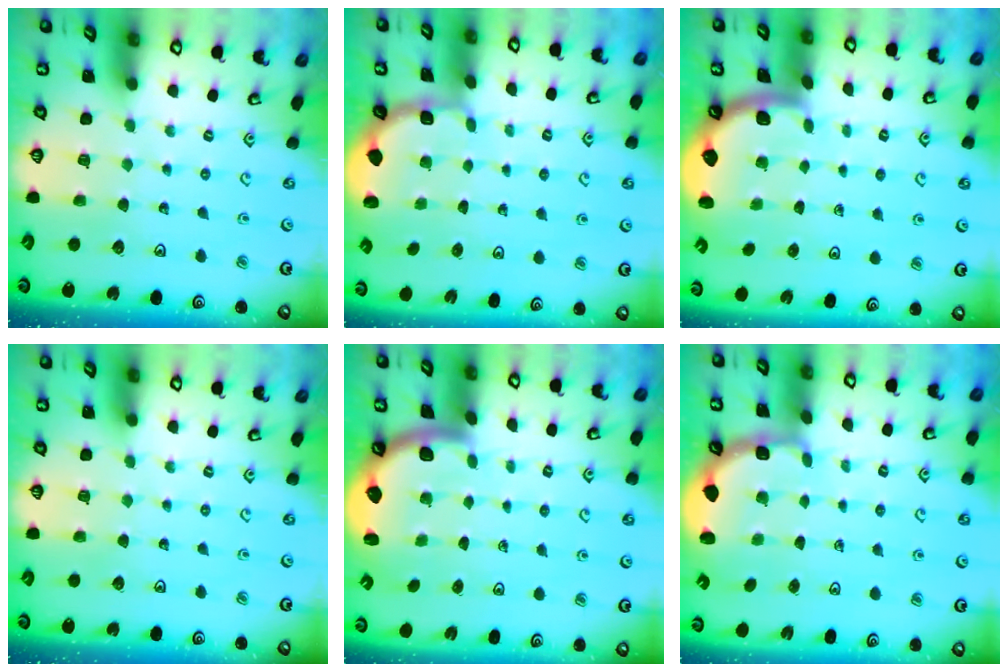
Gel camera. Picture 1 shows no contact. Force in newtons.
{"total": 1.7, "press": 1.5, "slide": 0.7}
{"total": 1.6, "press": 1.6, "slide": 0.1}
{"total": 0.0}
{"total": 2.2, "press": 2.2, "slide": 0.3}
{"total": 2.8, "press": 2.2, "slide": 1.7}